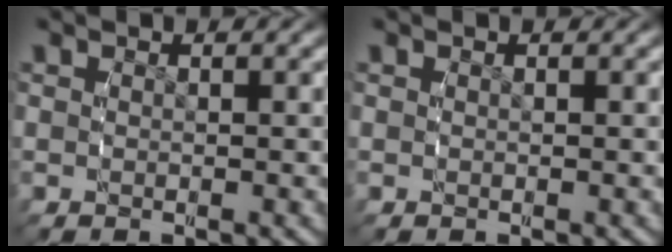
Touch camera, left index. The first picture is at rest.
{"total": 0.0}